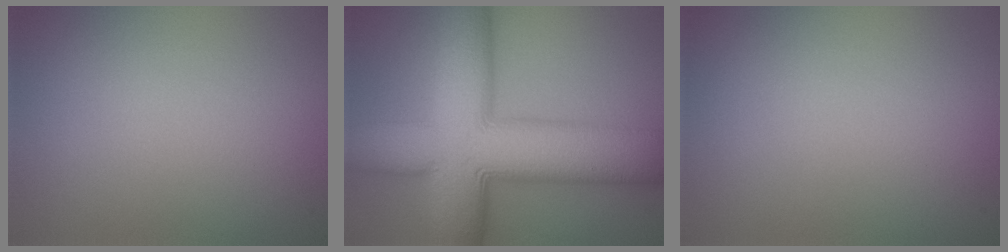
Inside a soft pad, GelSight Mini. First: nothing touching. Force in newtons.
{"total": 14.4, "press": 14.4, "slide": 0.3}
{"total": 0.0}